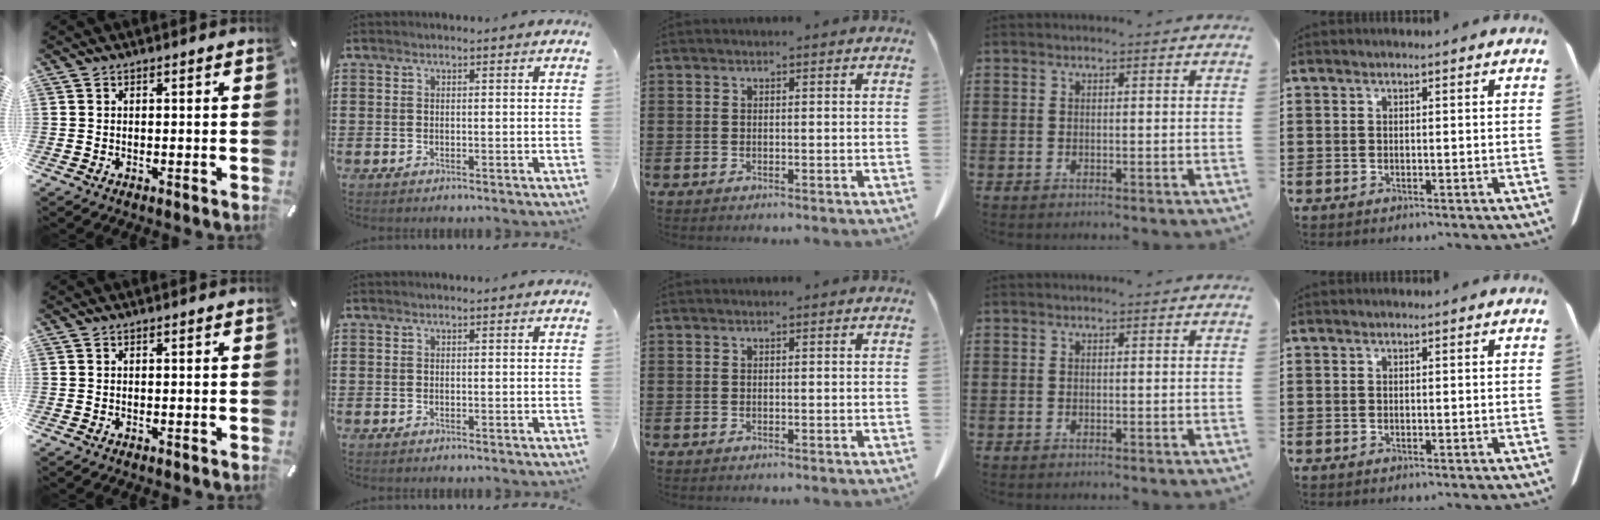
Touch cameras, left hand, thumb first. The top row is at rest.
{}